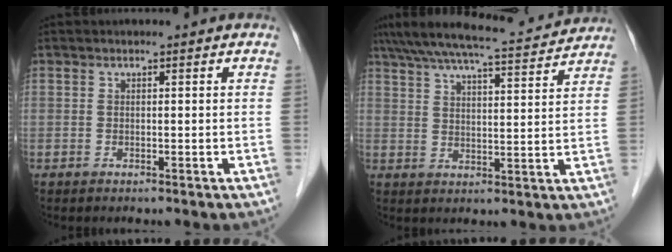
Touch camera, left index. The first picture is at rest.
{"total": 15.5, "force": [14.4, 0.9, 5.6], "torque": [-0.104, 0.023, 0.211]}